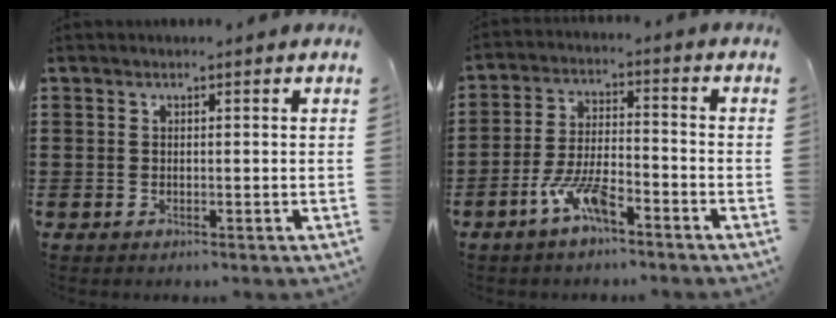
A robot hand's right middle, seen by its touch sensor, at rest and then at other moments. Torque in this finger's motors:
{"motor_torque": [2.14, 0.00, 0.15, 0.15]}